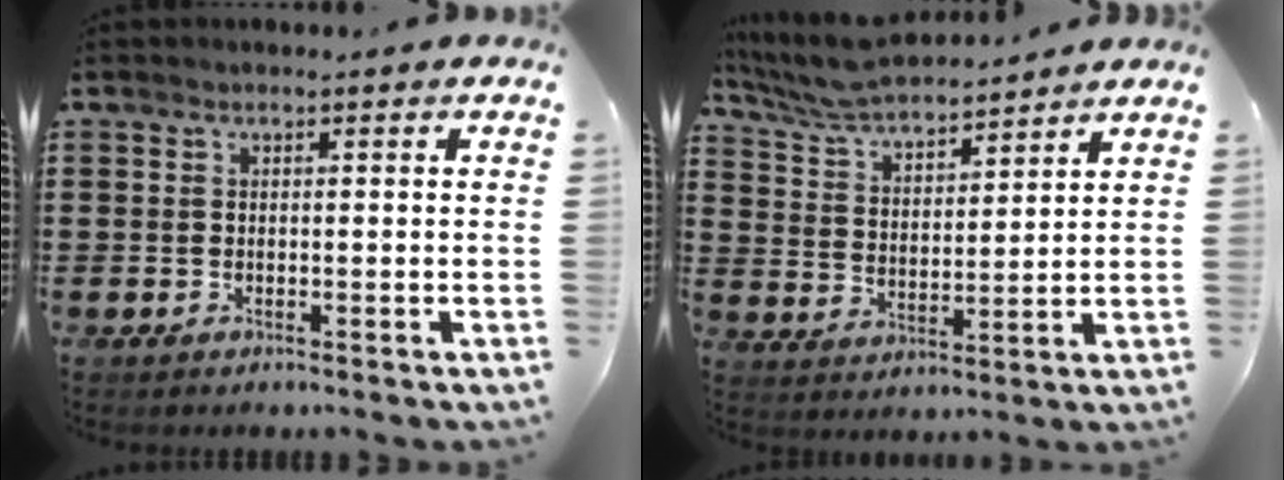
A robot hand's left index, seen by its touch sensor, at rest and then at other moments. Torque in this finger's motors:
{"motor_torque": [1.22, -0.92, 0.20, 0.13]}